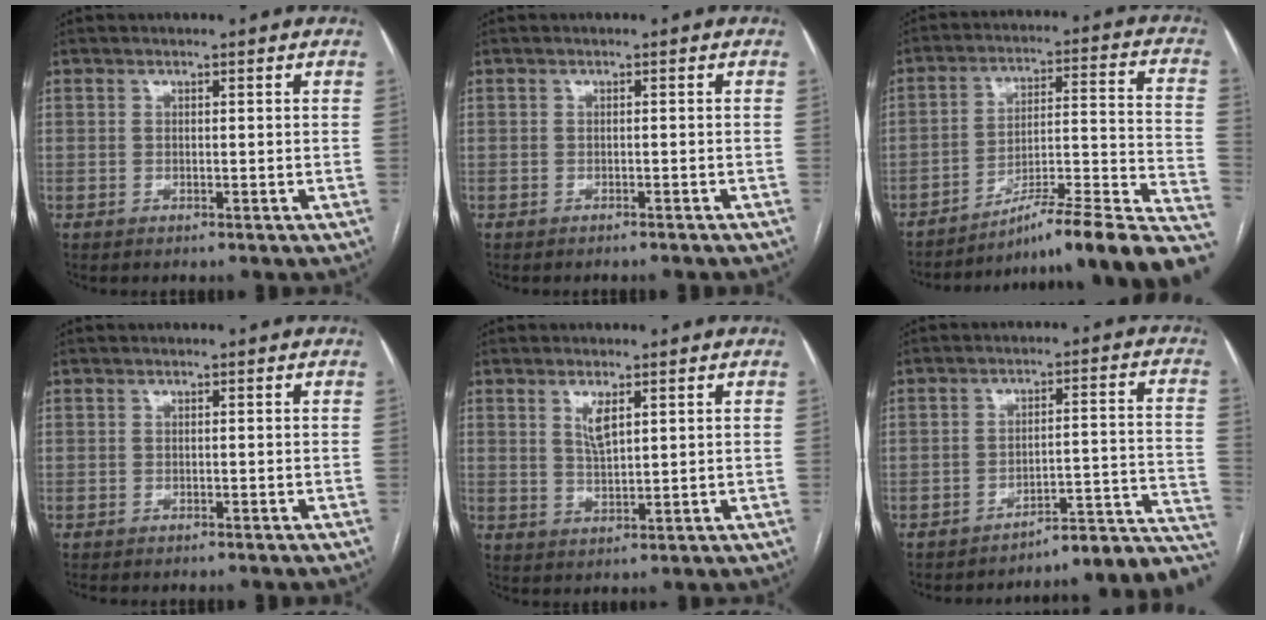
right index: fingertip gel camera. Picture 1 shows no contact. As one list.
[{"total": 3.1, "force": [-2.8, 0.3, 1.1], "torque": [-0.016, -0.001, -0.034]}, {"total": 22.9, "force": [-18.9, 0.0, 12.9], "torque": [-0.106, 0.021, -0.272]}, {"total": 2.1, "force": [-1.9, 0.6, 0.7], "torque": [-0.007, -0.002, -0.023]}, {"total": 3.4, "force": [1.7, 0.8, 2.9], "torque": [-0.061, -0.003, 0.037]}, {"total": 12.8, "force": [-11.8, 1.4, 4.8], "torque": [-0.013, 0.051, -0.147]}]